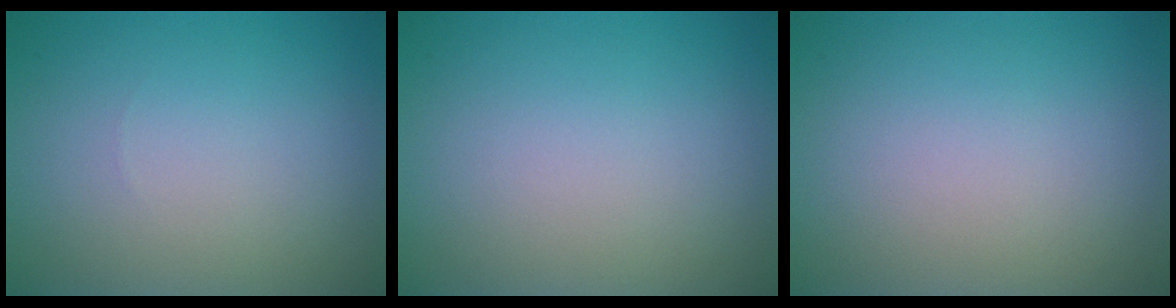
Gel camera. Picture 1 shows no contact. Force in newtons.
{"total": 0.0}
{"total": 0.0}